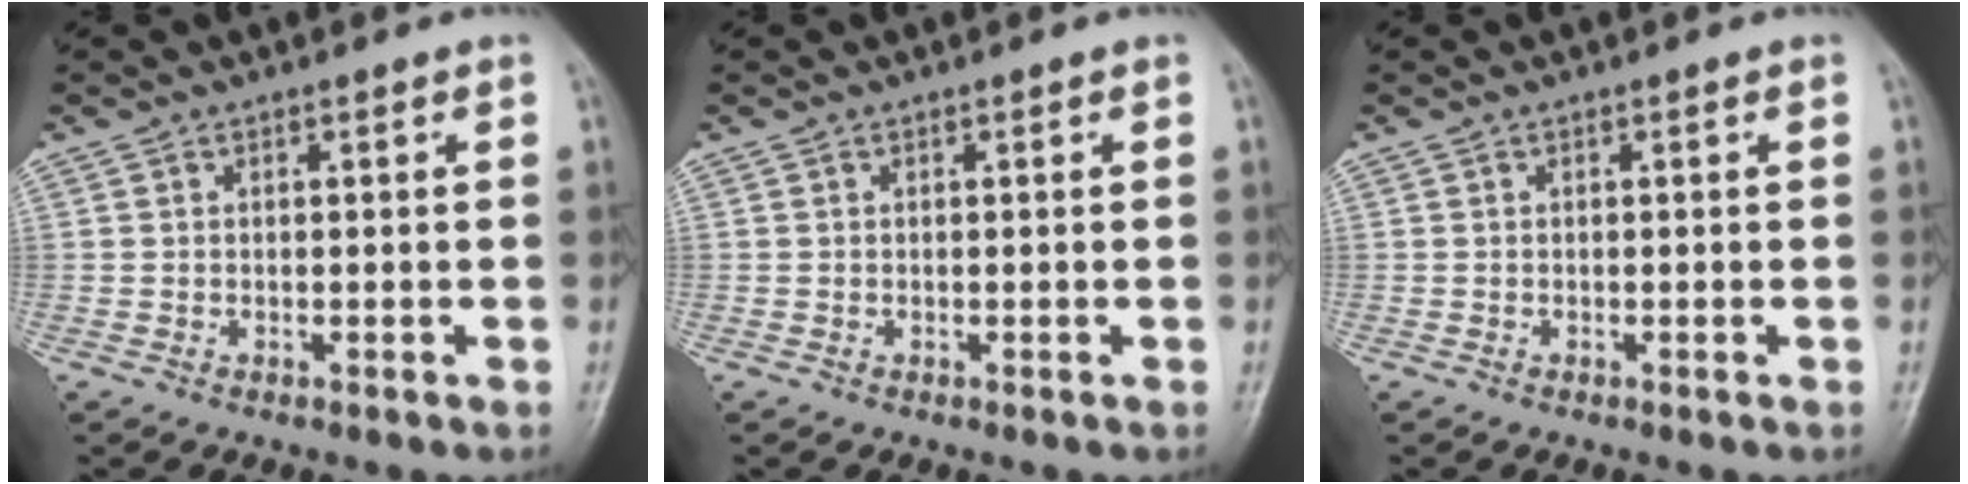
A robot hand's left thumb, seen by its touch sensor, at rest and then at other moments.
{"total": 0.0}
{"total": 0.0}